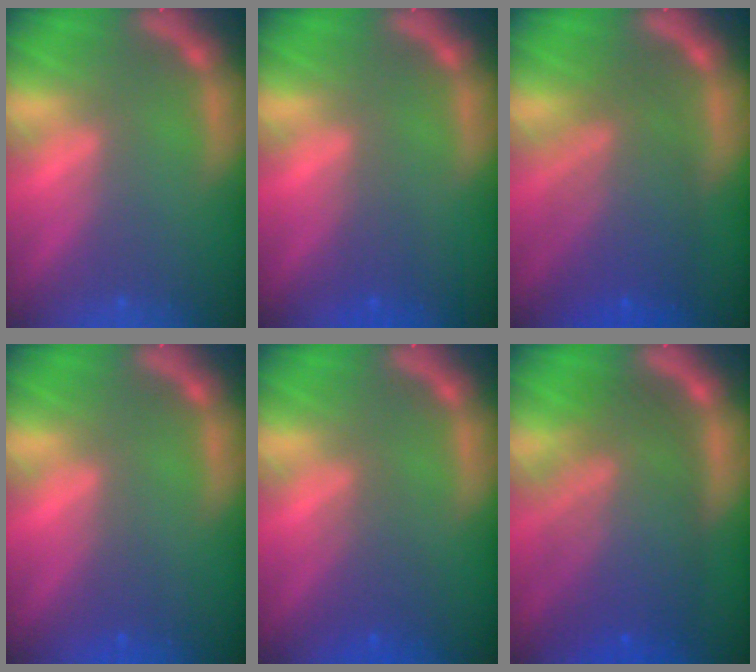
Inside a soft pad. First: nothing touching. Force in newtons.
{"total": 1.5}
{"total": 7.6}
{"total": 0.9}
{"total": 2.5}
{"total": 10.0}